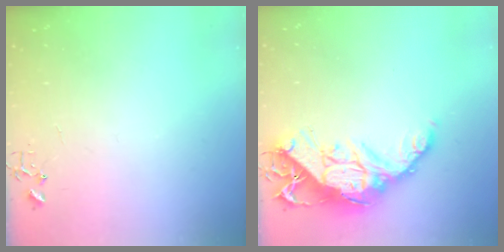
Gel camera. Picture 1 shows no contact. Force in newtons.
{"total": 17.2, "press": 17.1, "slide": 1.6}